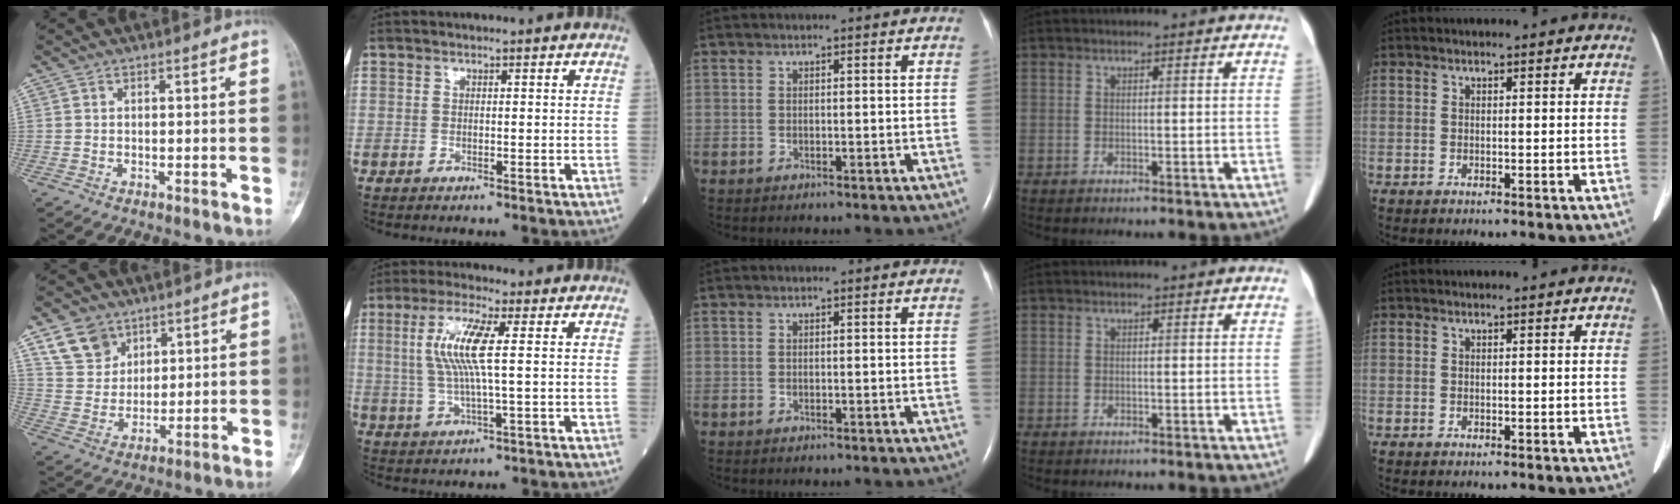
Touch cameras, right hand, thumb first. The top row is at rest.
{"thumb": {"total": 8.7, "force": [5.3, 6.4, 2.8], "torque": [-0.027, -0.025, 0.109]}, "index": {"total": 8.3, "force": [1.6, 0.5, 8.2], "torque": [-0.180, 0.007, 0.030]}}